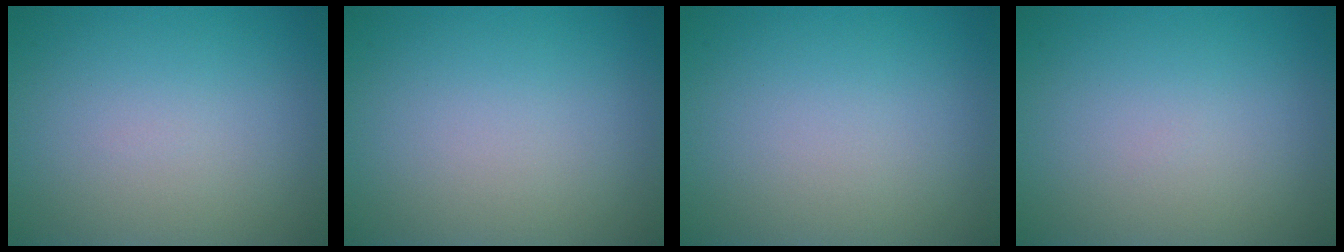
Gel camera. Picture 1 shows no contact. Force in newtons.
{"total": 0.0}
{"total": 0.0}
{"total": 0.0}